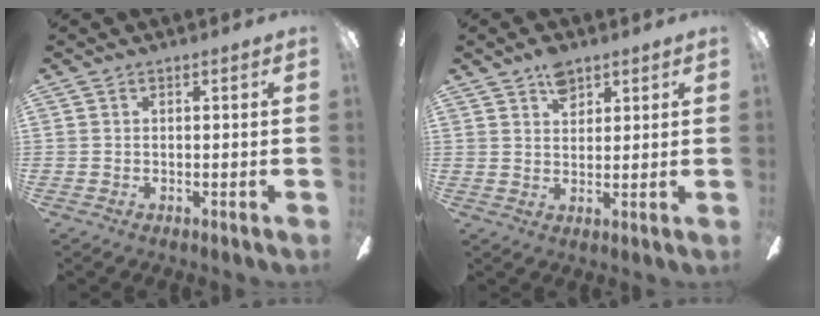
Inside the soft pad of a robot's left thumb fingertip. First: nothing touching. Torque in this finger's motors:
{"motor_torque": [0.94, 0.15, 0.92, -0.43, 0.02]}